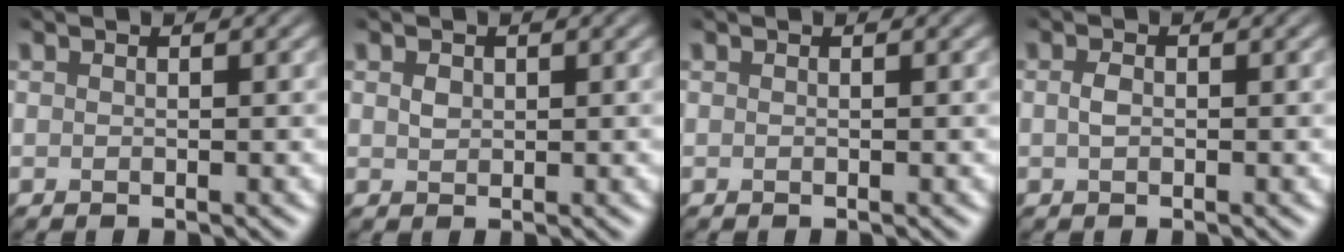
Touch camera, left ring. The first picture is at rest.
{"total": 1.0, "force": [0.3, 0.8, 0.5], "torque": [-0.013, 0.000, 0.006]}
{"total": 0.0}
{"total": 1.0, "force": [0.0, 0.6, 0.8], "torque": [-0.021, 0.000, -0.002]}